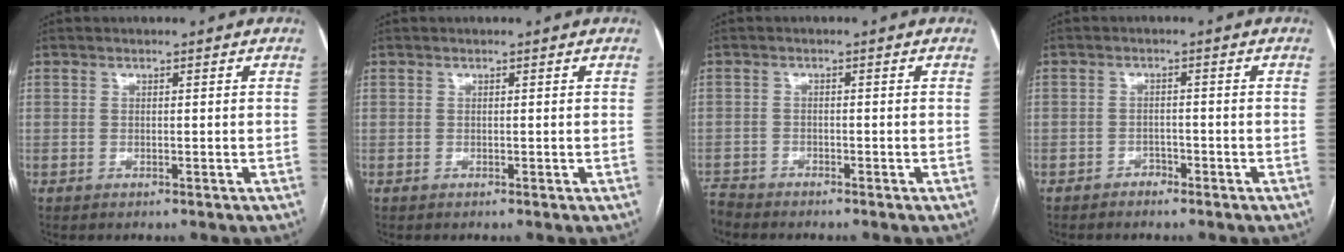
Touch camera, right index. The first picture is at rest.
{"total": 0.0}
{"total": 2.6, "force": [-2.5, 0.2, -0.3], "torque": [0.007, -0.012, -0.048]}
{"total": 1.6, "force": [-1.3, 0.9, 0.4], "torque": [-0.004, 0.005, -0.022]}